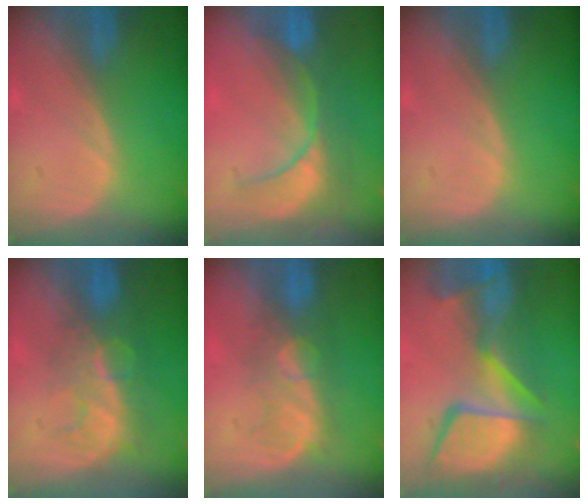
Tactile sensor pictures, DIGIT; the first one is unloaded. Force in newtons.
{"total": 8.5, "press": 7.9, "slide": 3.3}
{"total": 0.0}
{"total": 8.1, "press": 7.1, "slide": 3.8}
{"total": 6.1, "press": 6.0, "slide": 1.2}
{"total": 13.6, "press": 11.1, "slide": 7.8}